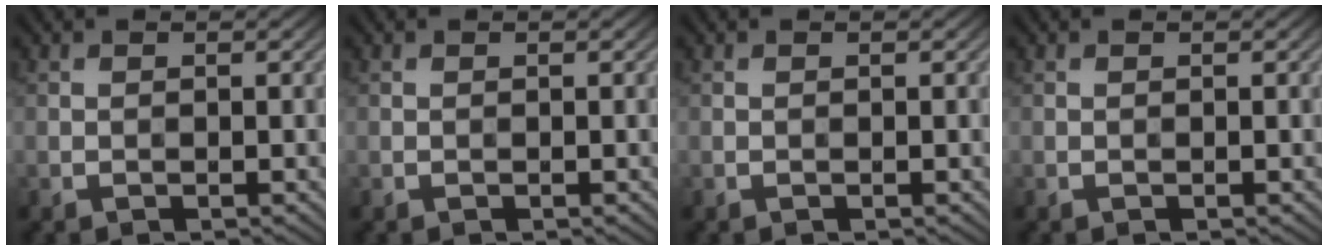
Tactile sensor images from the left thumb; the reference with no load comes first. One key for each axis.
{"total": 0.0}
{"total": 0.0}
{"total": 0.0}